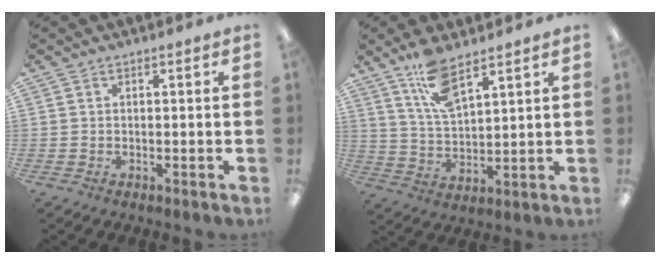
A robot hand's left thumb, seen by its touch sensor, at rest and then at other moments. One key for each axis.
{"total": 10.2, "fx": 7.5, "fy": 3.2, "fz": 6.2, "tx": -0.123, "ty": -0.031, "tz": 0.137}